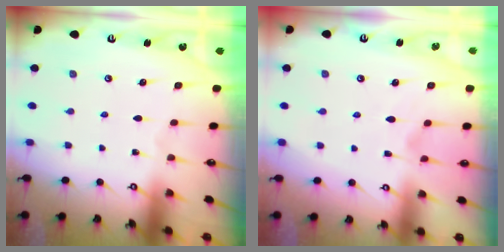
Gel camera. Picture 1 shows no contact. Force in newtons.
{"total": 3.7, "press": 3.5, "slide": 1.2}